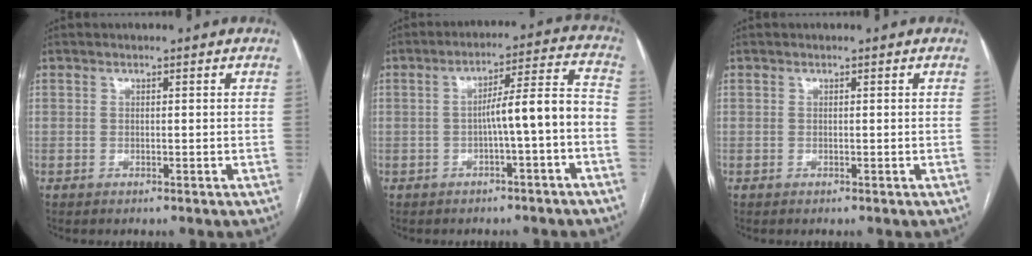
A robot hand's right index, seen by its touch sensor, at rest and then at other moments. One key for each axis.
{"total": 9.9, "fx": -2.4, "fy": -0.9, "fz": 9.6, "tx": -0.140, "ty": 0.031, "tz": -0.036}
{"total": 0.0}